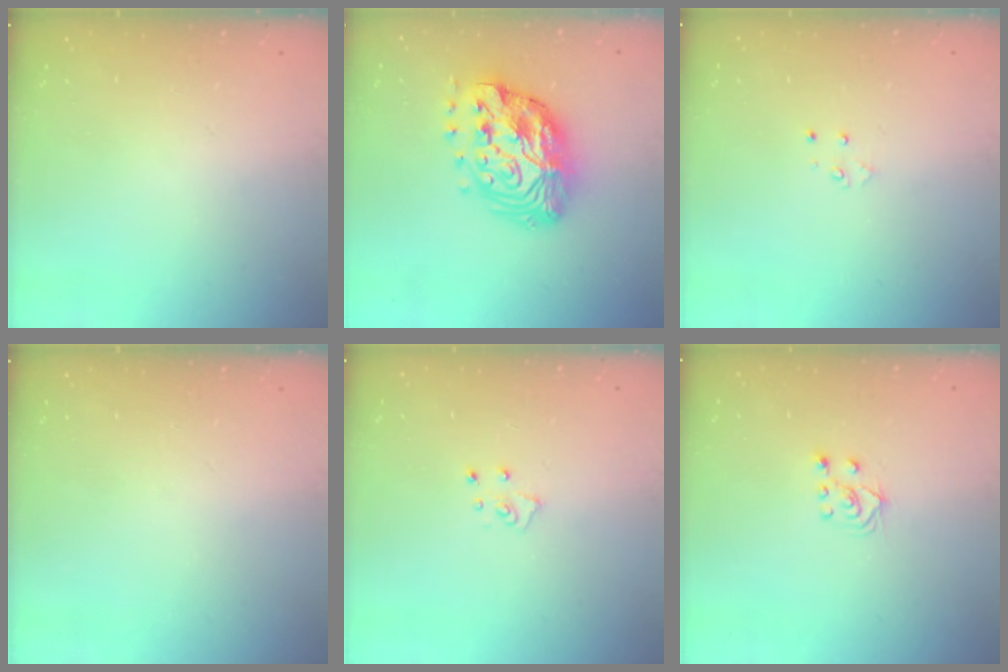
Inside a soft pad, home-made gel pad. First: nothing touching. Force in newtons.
{"total": 18.2, "press": 18.1, "slide": 1.3}
{"total": 3.3, "press": 3.2, "slide": 0.4}
{"total": 0.0}
{"total": 5.7, "press": 5.7, "slide": 0.4}
{"total": 4.1, "press": 4.1, "slide": 0.7}